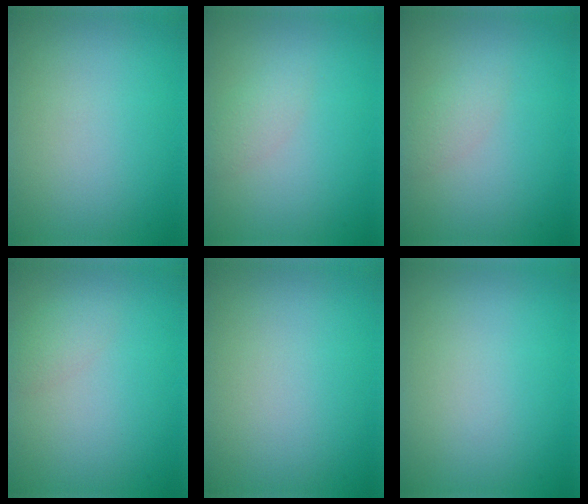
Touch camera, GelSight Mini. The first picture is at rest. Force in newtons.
{"total": 1.5, "press": 1.5, "slide": 0.0}
{"total": 1.5, "press": 1.5, "slide": 0.0}
{"total": 1.4, "press": 1.4, "slide": 0.1}
{"total": 0.0}
{"total": 0.0}